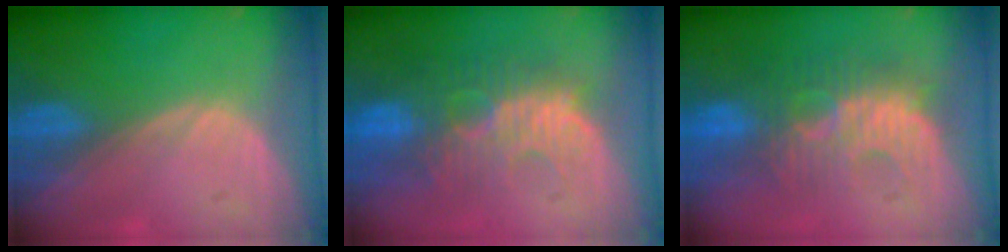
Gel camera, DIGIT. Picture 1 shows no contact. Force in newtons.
{"total": 11.0, "press": 9.7, "slide": 5.1}
{"total": 8.9, "press": 8.8, "slide": 1.6}